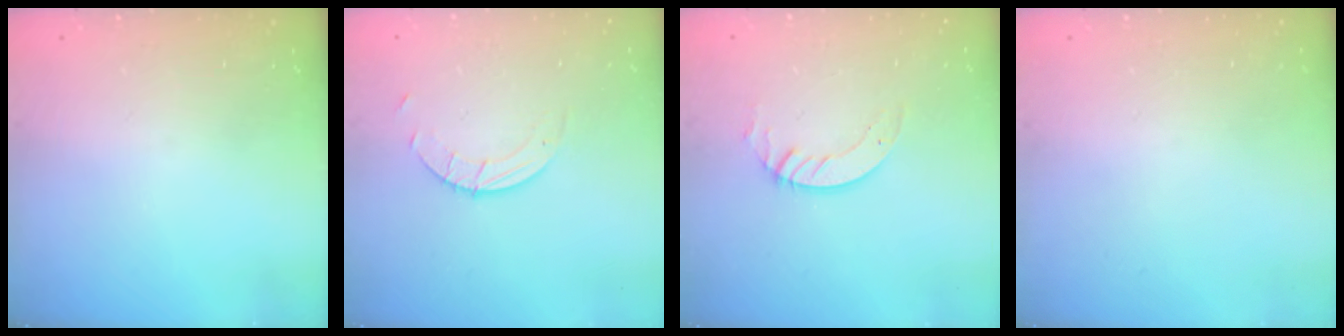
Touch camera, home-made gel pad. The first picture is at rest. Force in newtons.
{"total": 2.7, "press": 2.7, "slide": 0.3}
{"total": 3.6, "press": 3.6, "slide": 0.4}
{"total": 0.0}